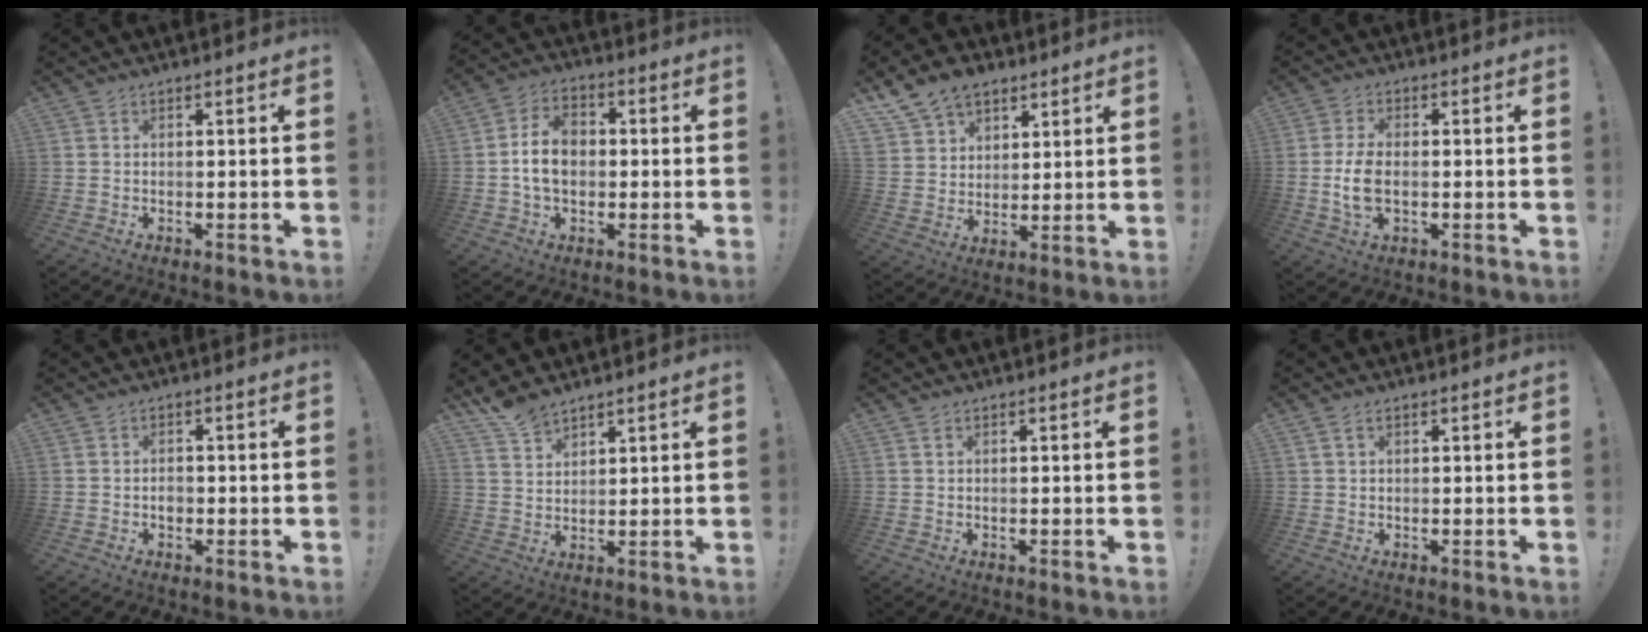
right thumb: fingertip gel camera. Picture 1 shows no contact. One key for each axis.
{"total": 9.8, "fx": -0.7, "fy": 6.9, "fz": 7.0, "tx": -0.122, "ty": 0.012, "tz": -0.011}
{"total": 11.0, "fx": 7.4, "fy": 7.6, "fz": 3.1, "tx": -0.058, "ty": -0.042, "tz": 0.146}
{"total": 7.0, "fx": -1.1, "fy": 3.8, "fz": 5.9, "tx": -0.116, "ty": -0.004, "tz": -0.017}
{"total": 2.1, "fx": -1.0, "fy": 1.6, "fz": 1.0, "tx": -0.014, "ty": 0.003, "tz": -0.018}
{"total": 6.1, "fx": 5.4, "fy": 2.1, "fz": 2.0, "tx": -0.042, "ty": -0.030, "tz": 0.103}
{"total": 0.6, "fx": 0.3, "fy": 0.3, "fz": 0.4, "tx": -0.003, "ty": -0.002, "tz": 0.005}
{"total": 1.9, "fx": 0.9, "fy": 0.9, "fz": 1.3, "tx": -0.027, "ty": 0.002, "tz": 0.017}